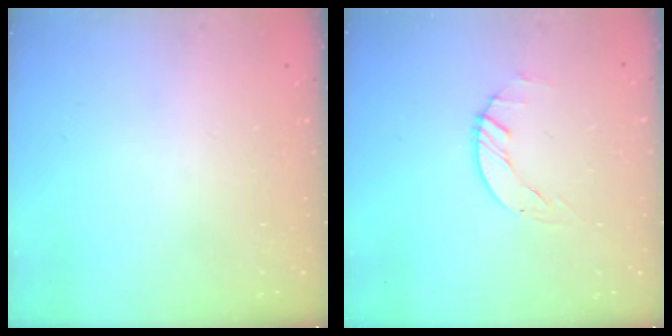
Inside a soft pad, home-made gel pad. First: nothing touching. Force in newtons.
{"total": 1.5, "press": 1.4, "slide": 0.3}